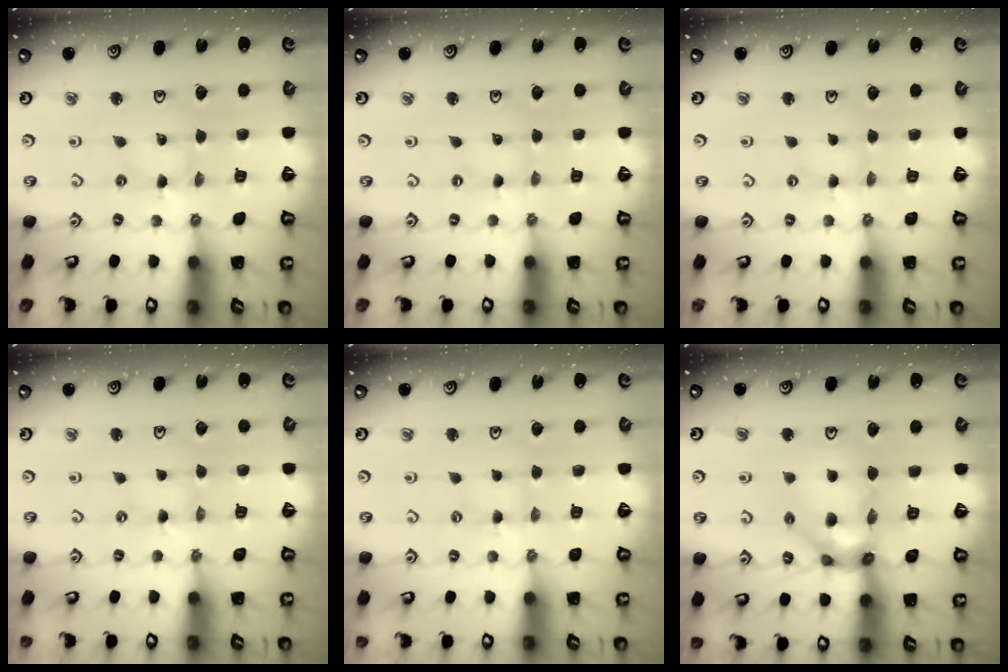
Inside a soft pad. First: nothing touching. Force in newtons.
{"total": 0.0}
{"total": 1.8, "press": 1.8, "slide": 0.3}
{"total": 0.0}
{"total": 2.0, "press": 2.0, "slide": 0.3}
{"total": 13.4, "press": 13.3, "slide": 1.6}